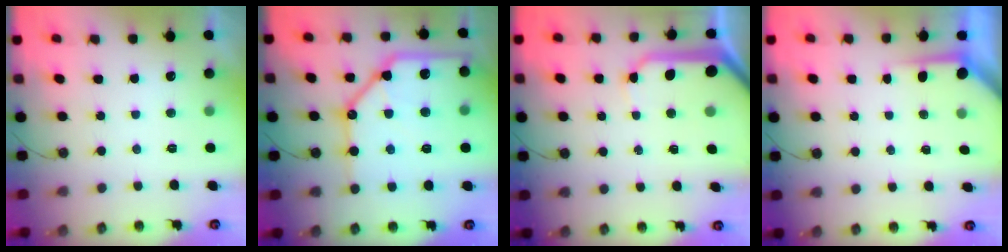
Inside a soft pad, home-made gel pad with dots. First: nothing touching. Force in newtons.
{"total": 24.1, "press": 23.9, "slide": 3.0}
{"total": 9.8, "press": 9.7, "slide": 1.0}
{"total": 3.6, "press": 3.5, "slide": 0.3}